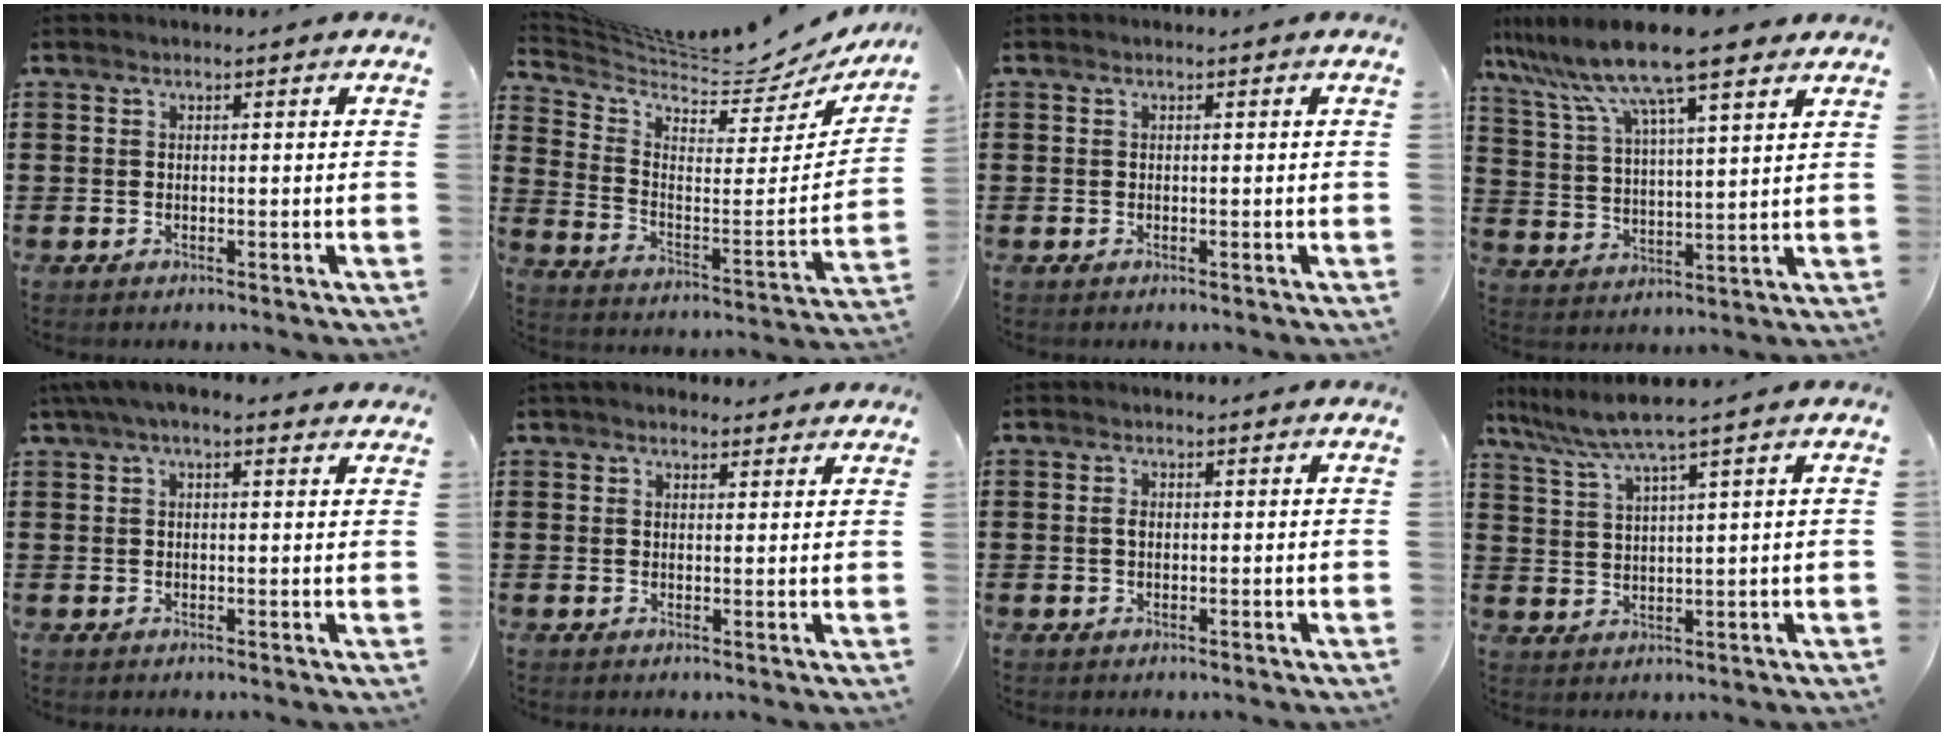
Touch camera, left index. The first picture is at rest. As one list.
[{"total": 5.4, "force": [5.2, 0.5, 1.1], "torque": [-0.055, -0.055, 0.084]}, {"total": 0.0}, {"total": 12.3, "force": [9.8, 1.5, 7.4], "torque": [-0.178, -0.035, 0.167]}, {"total": 2.4, "force": [1.1, 0.8, 1.9], "torque": [-0.039, 0.007, 0.019]}, {"total": 2.3, "force": [2.1, 0.9, 0.5], "torque": [-0.016, 0.005, 0.039]}, {"total": 1.2, "force": [0.1, 0.7, 0.9], "torque": [-0.021, 0.004, 0.000]}, {"total": 4.8, "force": [3.6, -0.5, 3.2], "torque": [-0.076, -0.014, 0.059]}]